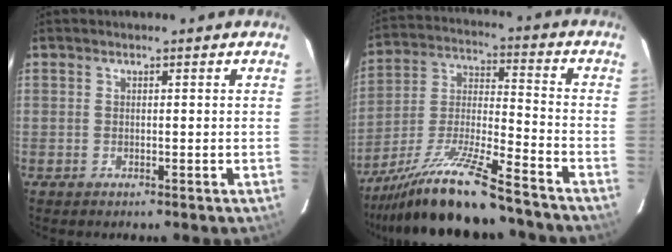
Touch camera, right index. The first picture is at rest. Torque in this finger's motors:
{"motor_torque": [1.13, -1.01, 0.77, 0.21]}